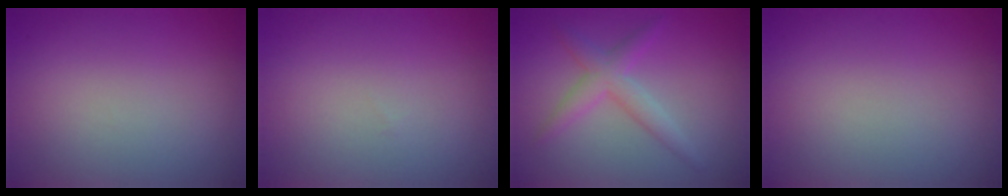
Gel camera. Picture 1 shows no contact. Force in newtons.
{"total": 0.0}
{"total": 2.8, "press": 2.8, "slide": 0.1}
{"total": 0.0}